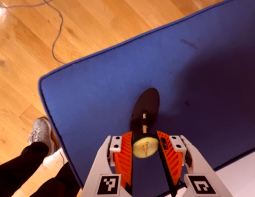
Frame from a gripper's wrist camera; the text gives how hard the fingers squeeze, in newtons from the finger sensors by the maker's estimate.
{"total": 10.7, "left": 11.1, "right": 10.3}